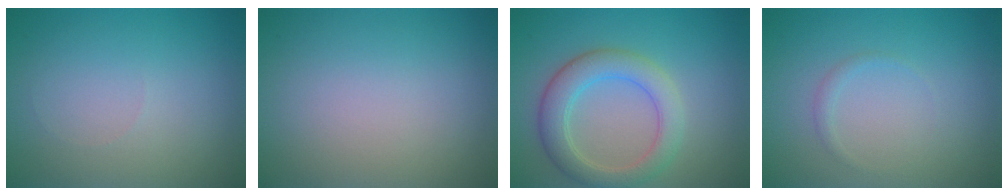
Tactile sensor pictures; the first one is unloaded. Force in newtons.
{"total": 0.0}
{"total": 4.5, "press": 4.5, "slide": 0.3}
{"total": 0.7, "press": 0.7, "slide": 0.0}